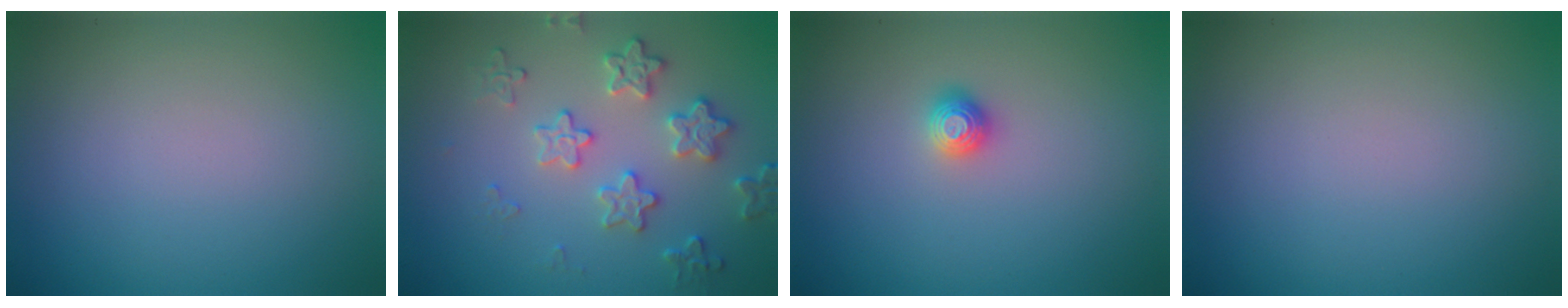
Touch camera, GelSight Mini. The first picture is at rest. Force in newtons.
{"total": 3.7, "press": 3.5, "slide": 1.4}
{"total": 1.2, "press": 1.1, "slide": 0.3}
{"total": 0.0}